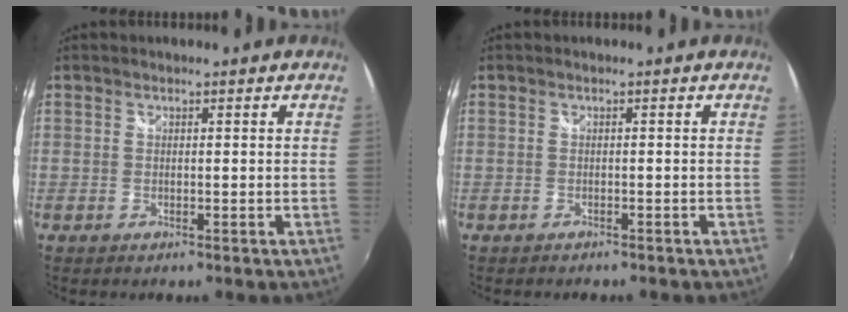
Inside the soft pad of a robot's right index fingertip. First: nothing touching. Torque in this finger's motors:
{"motor_torque": [-0.02, 0.02, -0.02, 0.01]}